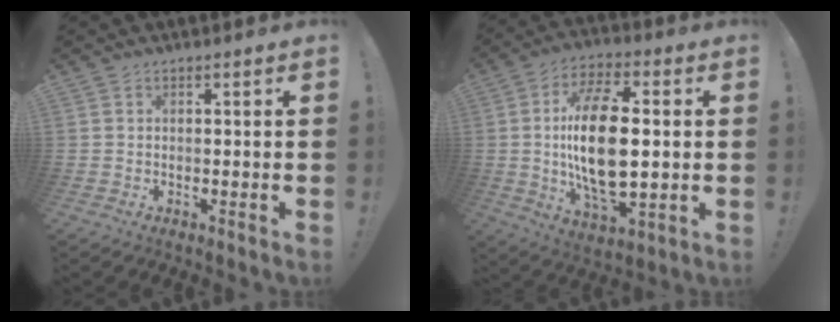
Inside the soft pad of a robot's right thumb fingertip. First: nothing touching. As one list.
[{"total": 20.2, "force": [0.9, 10.0, 17.5], "torque": [-0.331, -0.005, 0.009]}]